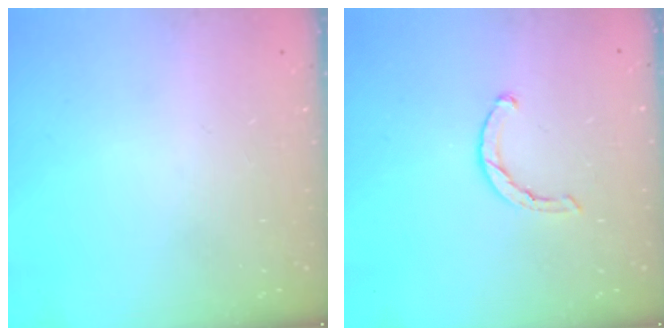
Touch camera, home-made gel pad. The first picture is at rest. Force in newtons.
{"total": 1.9, "press": 1.9, "slide": 0.3}